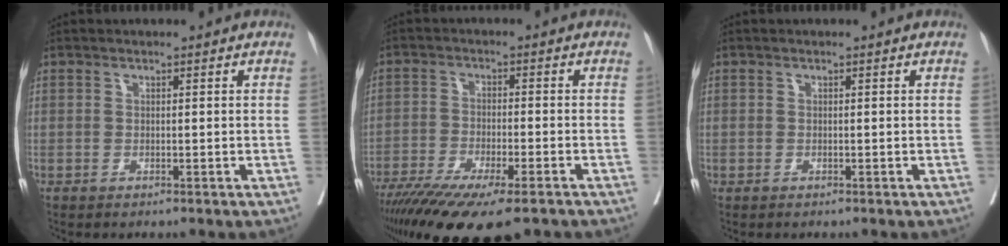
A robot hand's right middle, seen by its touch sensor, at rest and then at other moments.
{"total": 16.7, "force": [-12.7, 2.8, 10.5], "torque": [-0.166, -0.036, -0.202]}
{"total": 0.8, "force": [-0.4, 0.7, -0.1], "torque": [0.001, 0.008, -0.011]}